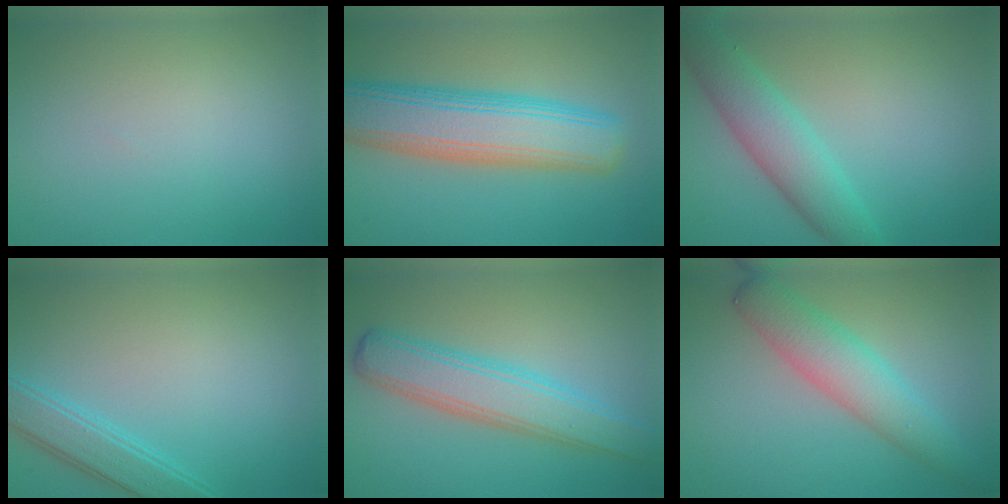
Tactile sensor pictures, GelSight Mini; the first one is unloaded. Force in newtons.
{"total": 9.0, "press": 9.0, "slide": 0.3}
{"total": 4.8, "press": 4.8, "slide": 0.0}
{"total": 3.1, "press": 3.1, "slide": 0.1}
{"total": 5.5, "press": 5.5, "slide": 0.1}
{"total": 4.9, "press": 4.9, "slide": 0.3}